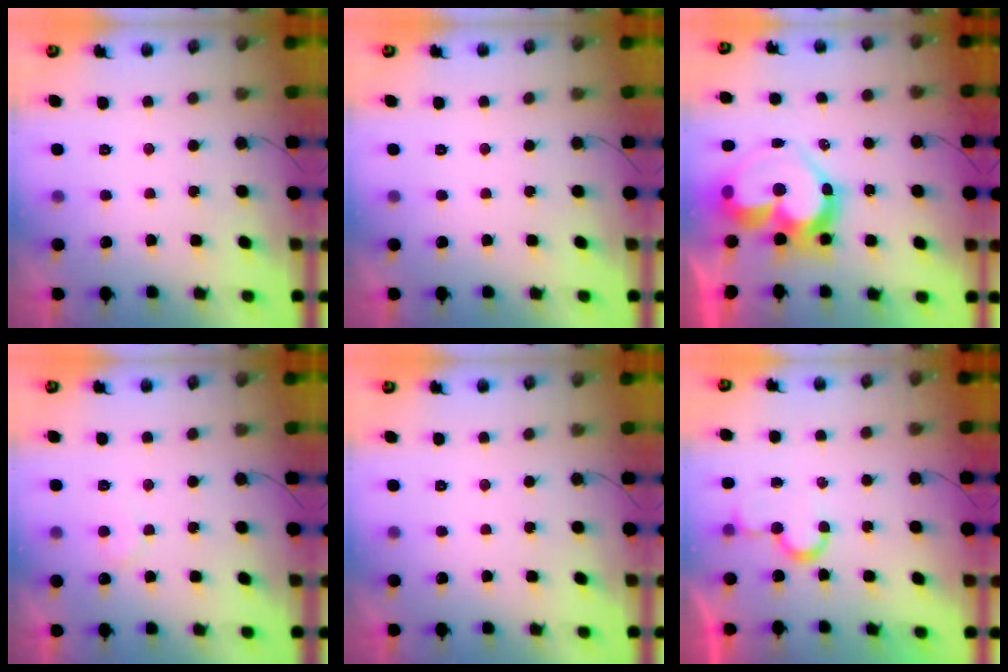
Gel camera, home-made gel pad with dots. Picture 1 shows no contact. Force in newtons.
{"total": 0.0}
{"total": 18.1, "press": 18.0, "slide": 1.6}
{"total": 5.8, "press": 5.8, "slide": 0.5}
{"total": 0.0}
{"total": 5.7, "press": 5.7, "slide": 0.4}